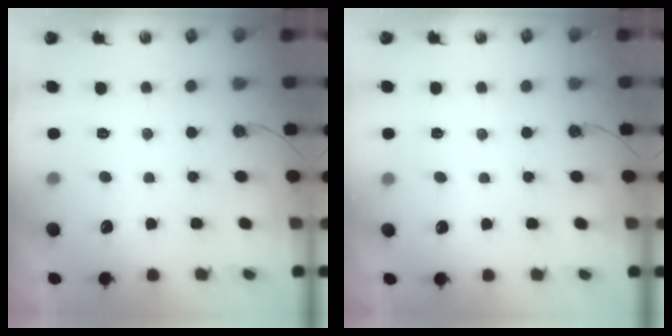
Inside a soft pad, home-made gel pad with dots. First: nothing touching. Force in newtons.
{"total": 2.2, "press": 2.2, "slide": 0.4}